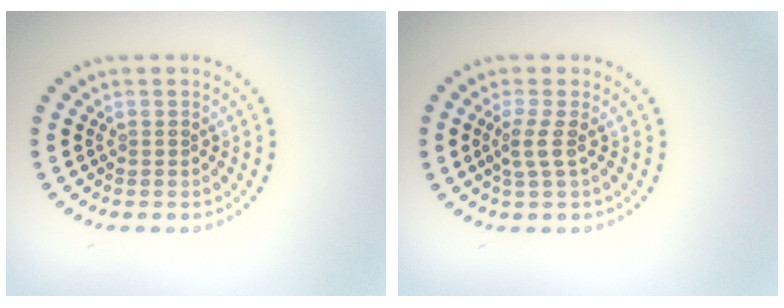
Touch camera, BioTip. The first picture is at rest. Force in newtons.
{"total": 1.7, "press": 1.3, "slide": 1.2}